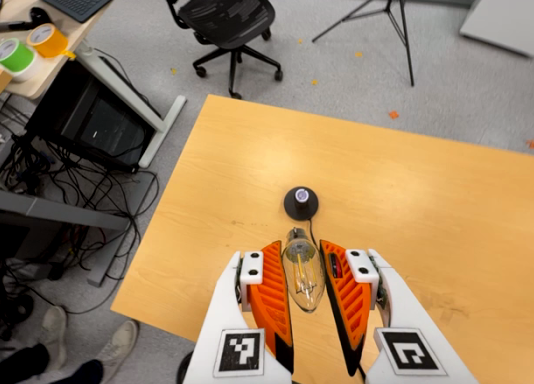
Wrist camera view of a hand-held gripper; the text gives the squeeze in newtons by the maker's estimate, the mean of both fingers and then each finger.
{"total": 10.3, "left": 10.0, "right": 10.6}